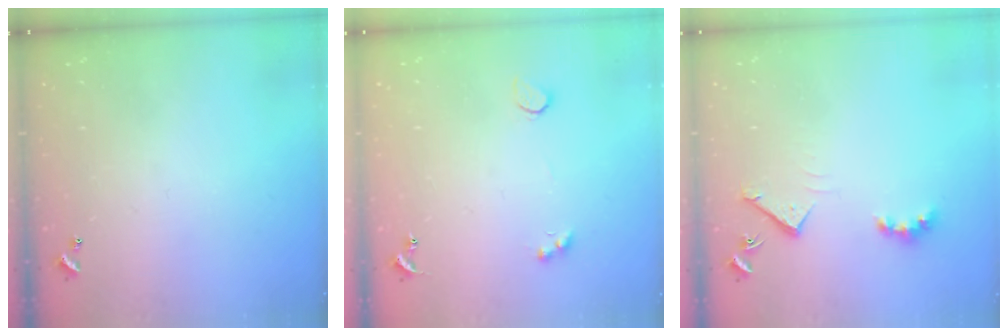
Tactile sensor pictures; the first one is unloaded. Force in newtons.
{"total": 2.1, "press": 1.9, "slide": 1.0}
{"total": 4.9, "press": 4.9, "slide": 0.7}